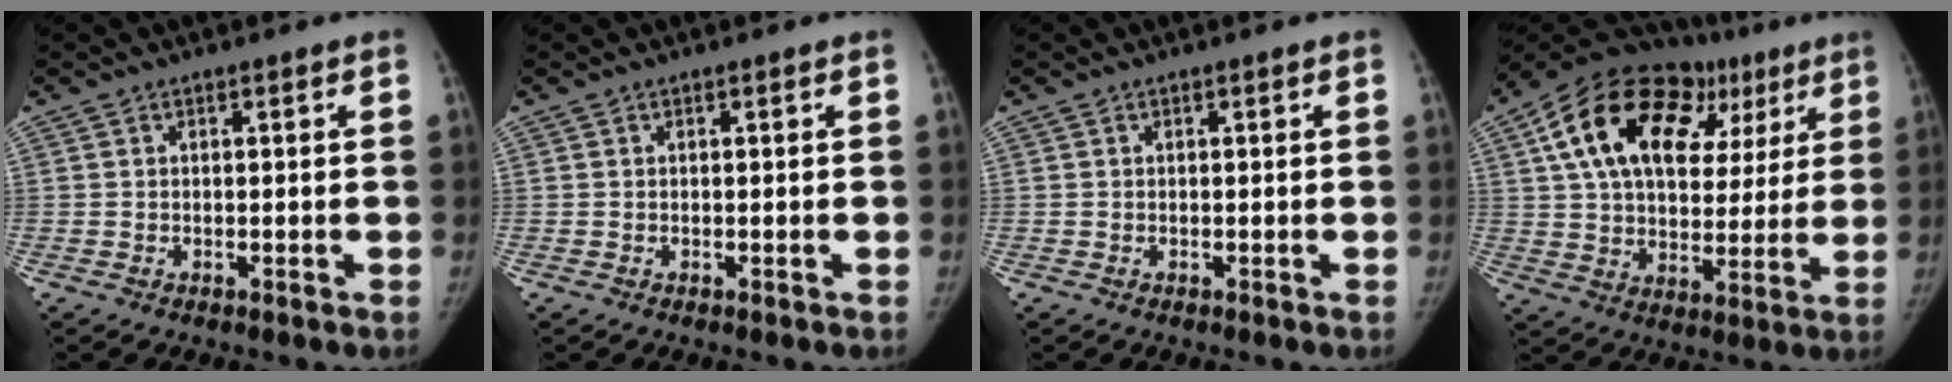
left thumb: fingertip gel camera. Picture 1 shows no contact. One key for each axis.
{"total": 0.0}
{"total": 0.0}
{"total": 26.5, "fx": 10.9, "fy": 16.5, "fz": 17.7, "tx": -0.259, "ty": 0.037, "tz": 0.175}